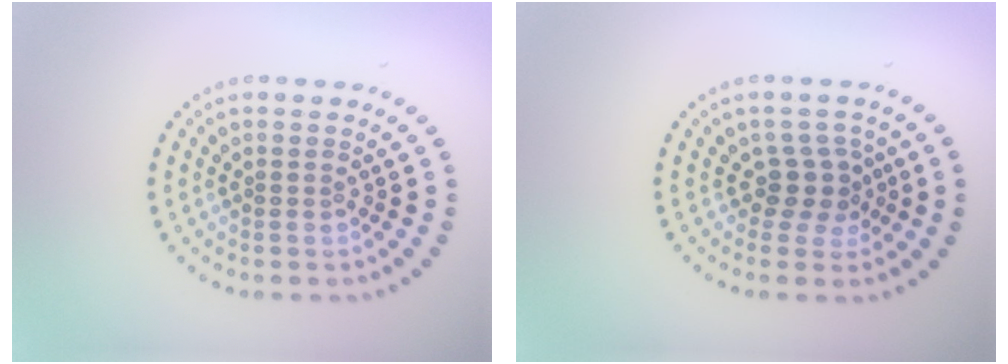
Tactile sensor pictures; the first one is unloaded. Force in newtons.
{"total": 2.5, "press": 2.0, "slide": 1.5}